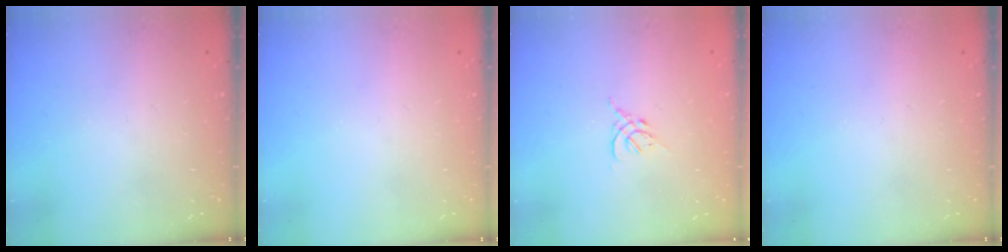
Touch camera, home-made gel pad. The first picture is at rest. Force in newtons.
{"total": 0.0}
{"total": 1.6, "press": 1.5, "slide": 0.6}
{"total": 0.0}